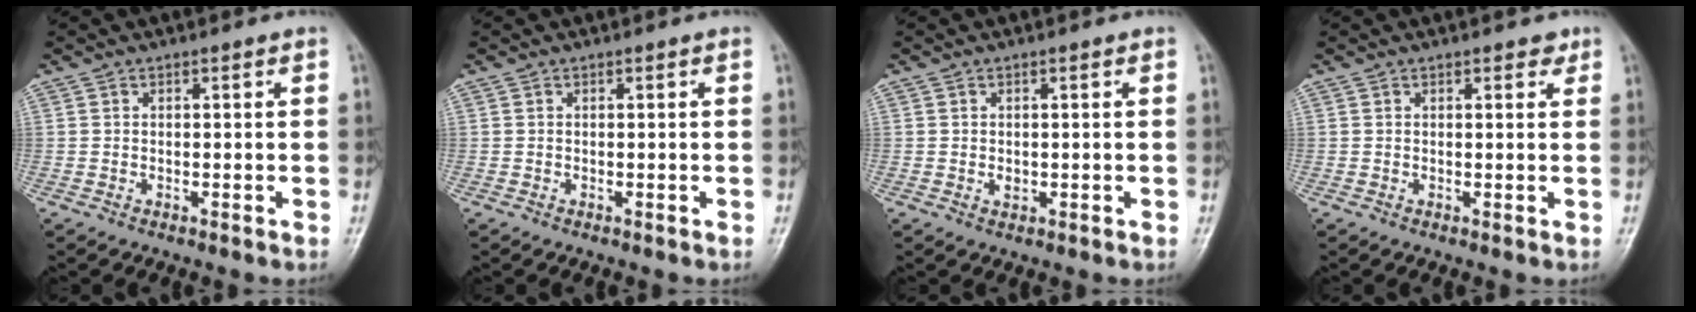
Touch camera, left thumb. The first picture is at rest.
{"total": 0.0}
{"total": 1.3, "force": [0.0, 1.0, 0.8], "torque": [-0.009, -0.001, 0.002]}
{"total": 1.7, "force": [1.1, 0.9, 0.9], "torque": [0.001, -0.004, 0.009]}